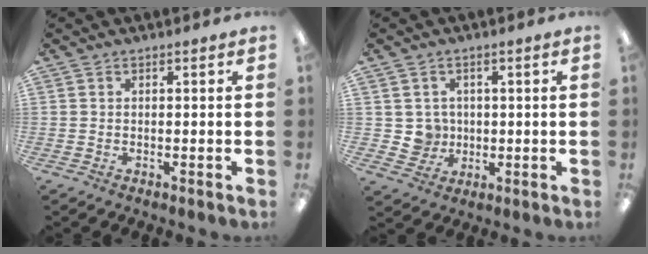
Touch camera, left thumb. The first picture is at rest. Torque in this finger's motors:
{"motor_torque": [0.00, 0.01, 0.02, -0.04, -0.03]}